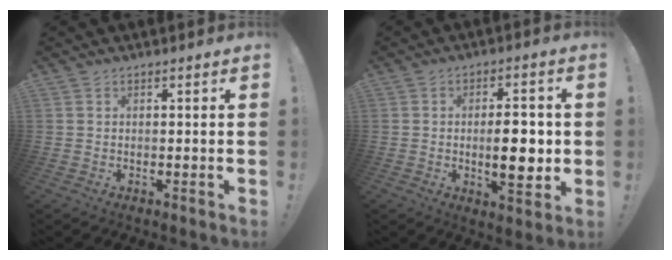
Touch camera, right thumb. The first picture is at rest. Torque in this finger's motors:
{"motor_torque": [-0.14, 0.67, 1.10, -0.24, 0.05]}